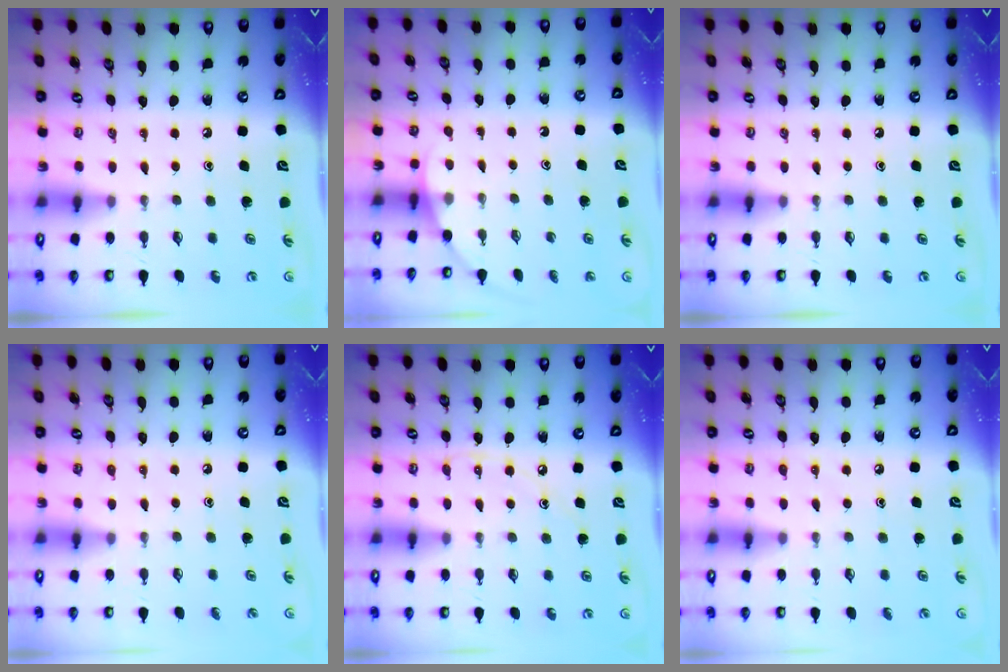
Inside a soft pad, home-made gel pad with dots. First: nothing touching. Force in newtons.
{"total": 2.5, "press": 2.5, "slide": 0.2}
{"total": 0.0}
{"total": 4.2, "press": 4.1, "slide": 0.5}
{"total": 3.9, "press": 3.8, "slide": 0.6}
{"total": 5.3, "press": 5.2, "slide": 0.5}